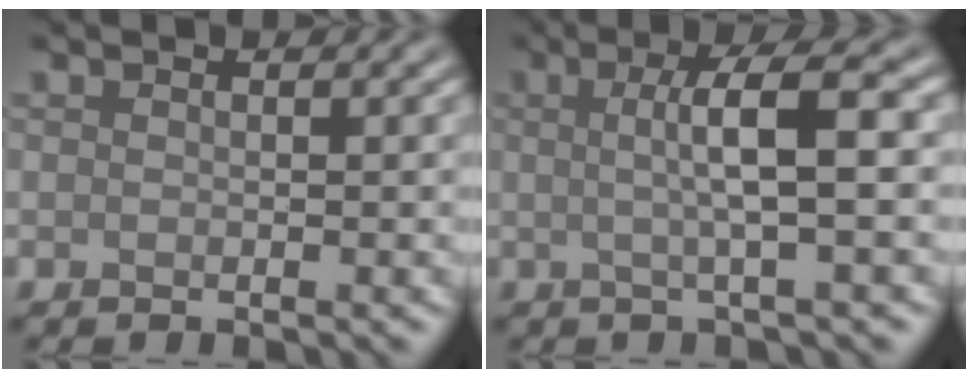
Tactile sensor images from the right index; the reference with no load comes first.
{"total": 5.4, "force": [0.4, 0.9, 5.3], "torque": [-0.083, 0.009, 0.004]}